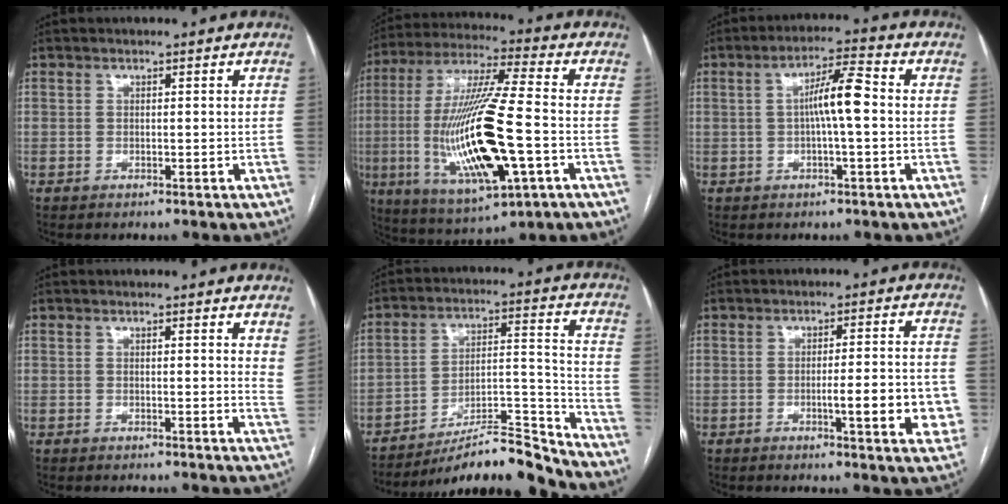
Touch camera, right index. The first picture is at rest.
{"total": 21.1, "force": [-4.1, 3.4, 20.4], "torque": [-0.427, -0.020, -0.065]}
{"total": 6.7, "force": [0.2, 0.6, 6.7], "torque": [-0.119, 0.017, 0.000]}
{"total": 3.8, "force": [3.5, 0.6, 1.3], "torque": [-0.014, -0.019, 0.023]}
{"total": 13.5, "force": [-12.9, 0.0, 3.9], "torque": [-0.047, 0.042, -0.215]}
{"total": 8.5, "force": [-2.0, 1.3, 8.2], "torque": [-0.101, 0.001, -0.023]}